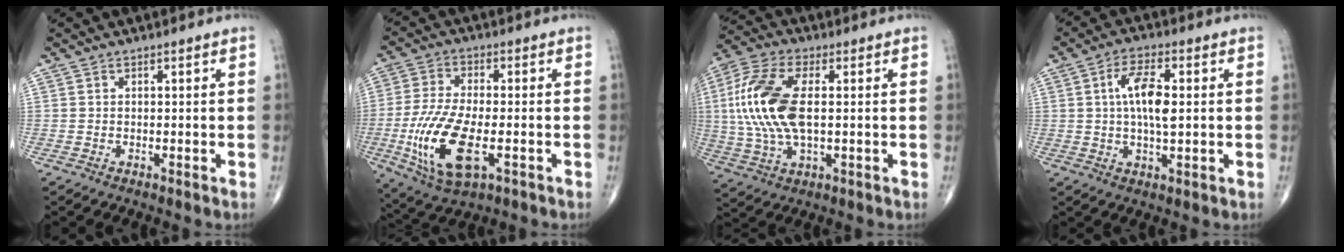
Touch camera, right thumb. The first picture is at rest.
{"total": 15.0, "force": [-4.1, 6.4, 13.0], "torque": [-0.271, -0.001, -0.067]}
{"total": 16.3, "force": [1.4, 7.8, 14.3], "torque": [-0.319, 0.007, 0.025]}
{"total": 8.6, "force": [1.0, 3.2, 7.9], "torque": [-0.144, 0.004, 0.014]}